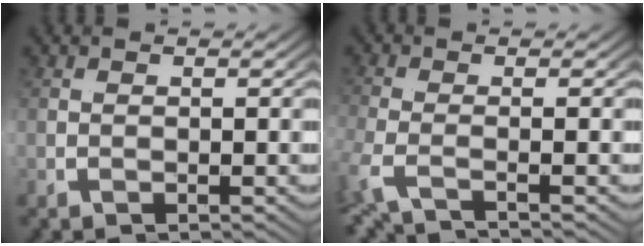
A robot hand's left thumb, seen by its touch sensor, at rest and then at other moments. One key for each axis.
{"total": 2.1, "fx": -1.1, "fy": -1.7, "fz": 0.4, "tx": -0.018, "ty": -0.002, "tz": -0.021}